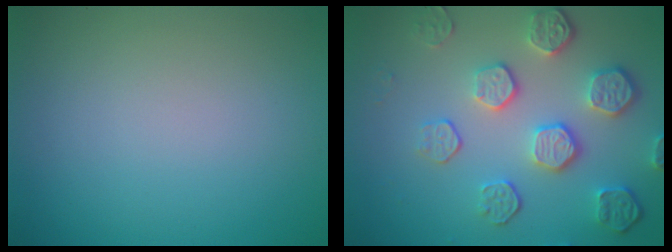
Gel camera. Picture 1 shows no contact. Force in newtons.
{"total": 5.4, "press": 4.2, "slide": 3.3}